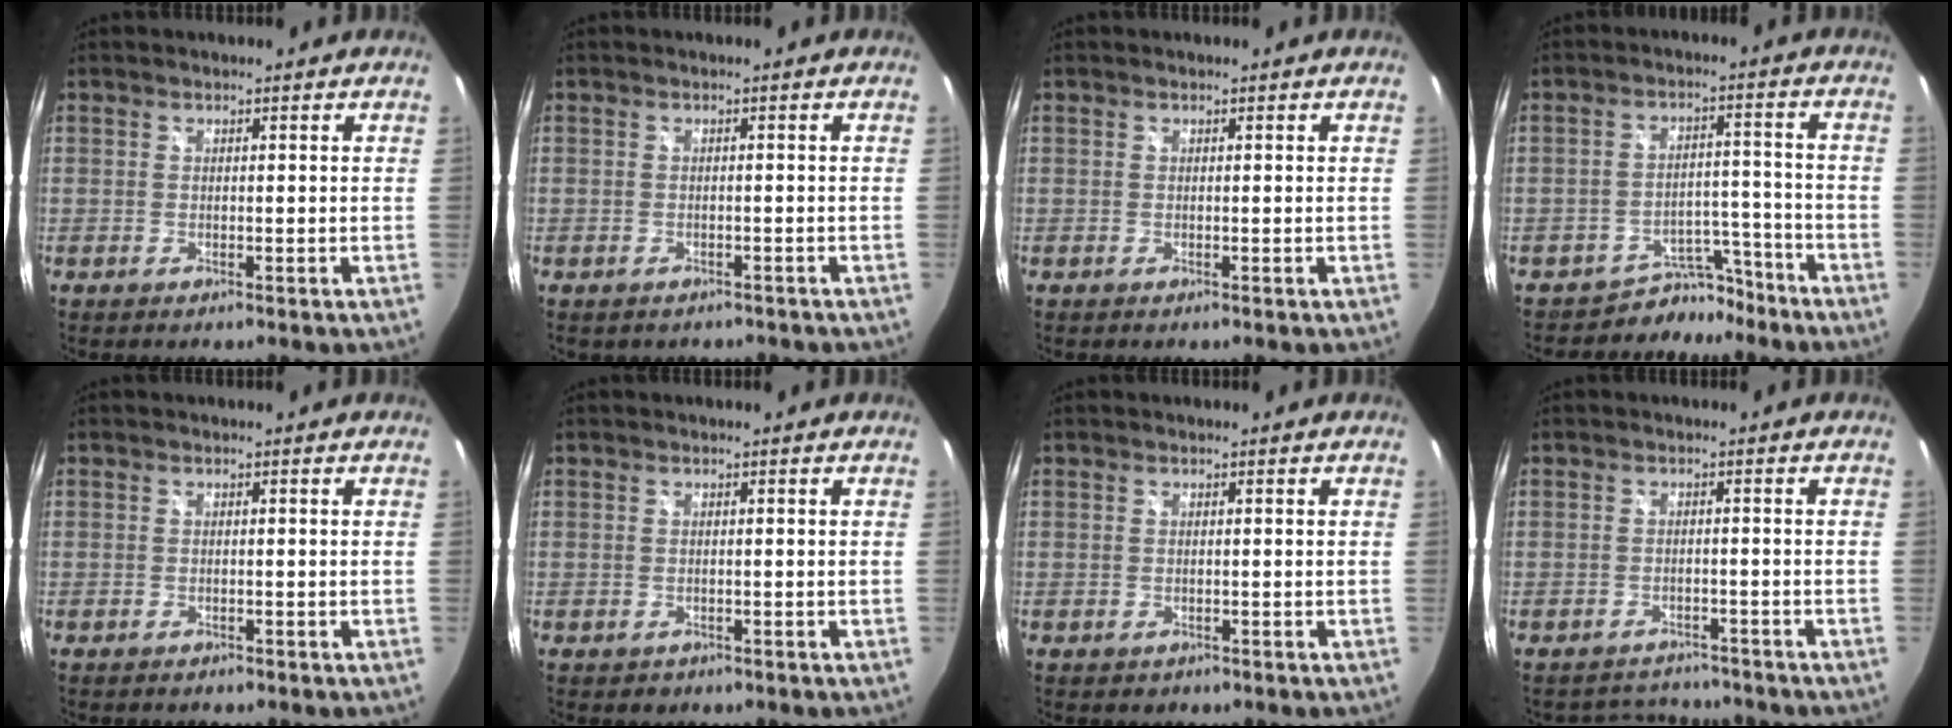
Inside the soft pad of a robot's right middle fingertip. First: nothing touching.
{"total": 2.5, "force": [-1.8, 1.6, 0.7], "torque": [-0.018, -0.008, -0.020]}
{"total": 0.0}
{"total": 7.1, "force": [-6.2, 3.5, 0.0], "torque": [0.001, 0.027, -0.091]}
{"total": 1.0, "force": [-0.8, 0.5, 0.0], "torque": [-0.005, 0.000, -0.012]}
{"total": 1.5, "force": [-0.7, 1.2, 0.4], "torque": [-0.009, -0.004, -0.007]}
{"total": 1.2, "force": [-0.5, 1.0, 0.3], "torque": [-0.007, -0.004, -0.005]}
{"total": 5.5, "force": [-5.2, 1.8, 0.0], "torque": [-0.008, 0.012, -0.076]}